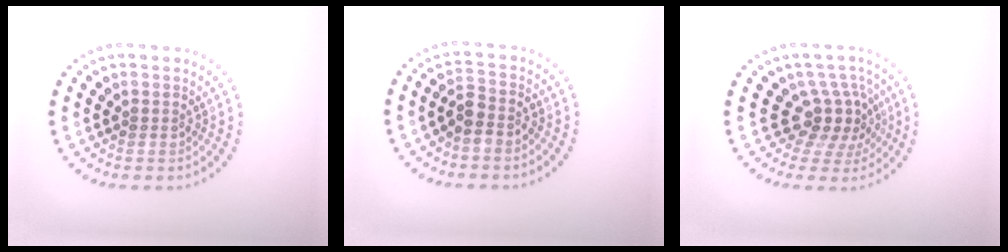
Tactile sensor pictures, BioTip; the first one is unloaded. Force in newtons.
{"total": 1.9, "press": 1.6, "slide": 1.1}
{"total": 3.7, "press": 2.6, "slide": 2.6}